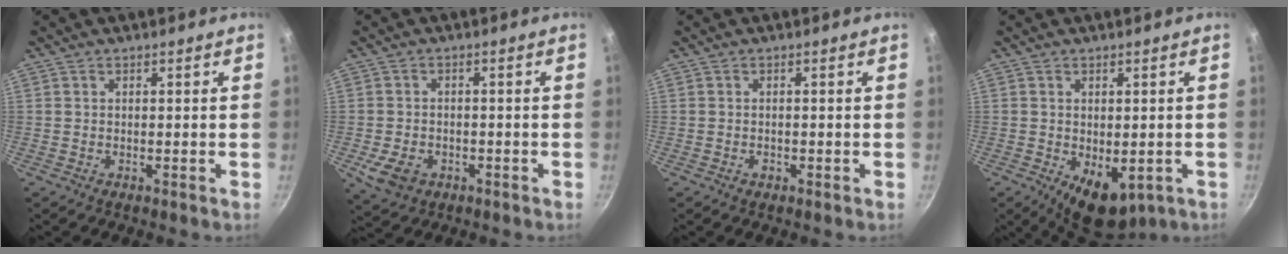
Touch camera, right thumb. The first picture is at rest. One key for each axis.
{"total": 6.4, "fx": -2.2, "fy": 4.7, "fz": 3.7, "tx": -0.067, "ty": 0.009, "tz": -0.030}
{"total": 1.0, "fx": -0.5, "fy": 0.7, "fz": 0.6, "tx": -0.010, "ty": 0.003, "tz": -0.008}
{"total": 8.0, "fx": -2.1, "fy": 4.8, "fz": 6.0, "tx": -0.064, "ty": -0.007, "tz": -0.015}